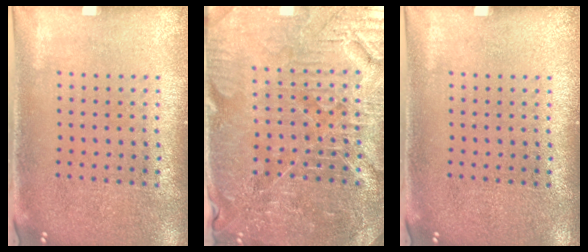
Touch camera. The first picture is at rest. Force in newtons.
{"total": 4.6, "press": 4.4, "slide": 1.3}
{"total": 0.0}